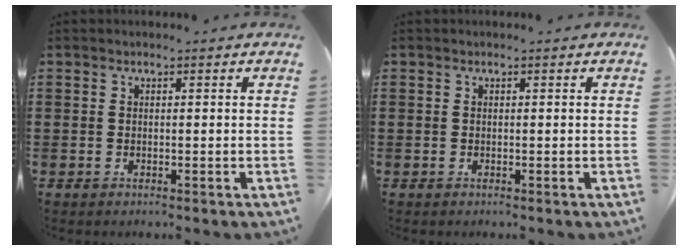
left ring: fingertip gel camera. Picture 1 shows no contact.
{"total": 0.0}